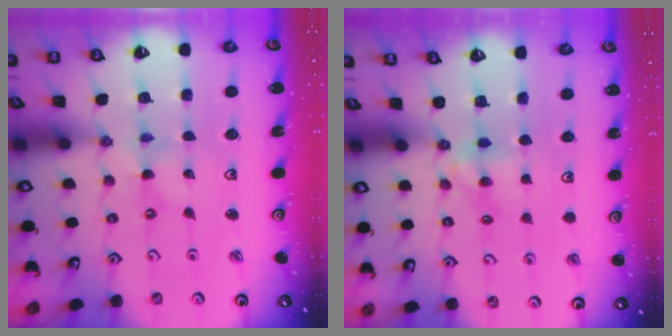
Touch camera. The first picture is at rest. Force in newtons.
{"total": 3.9, "press": 3.9, "slide": 0.5}